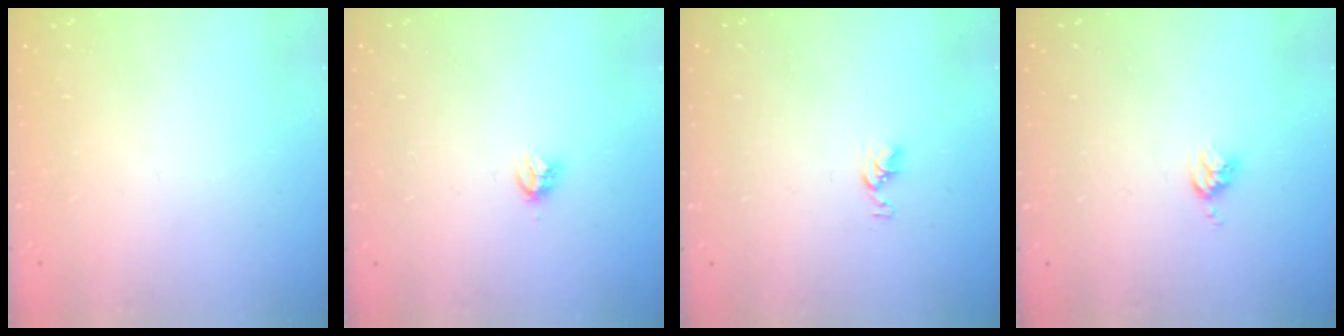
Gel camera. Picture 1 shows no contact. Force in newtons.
{"total": 3.8, "press": 3.7, "slide": 0.4}
{"total": 3.3, "press": 3.3, "slide": 0.5}
{"total": 3.9, "press": 3.8, "slide": 0.6}